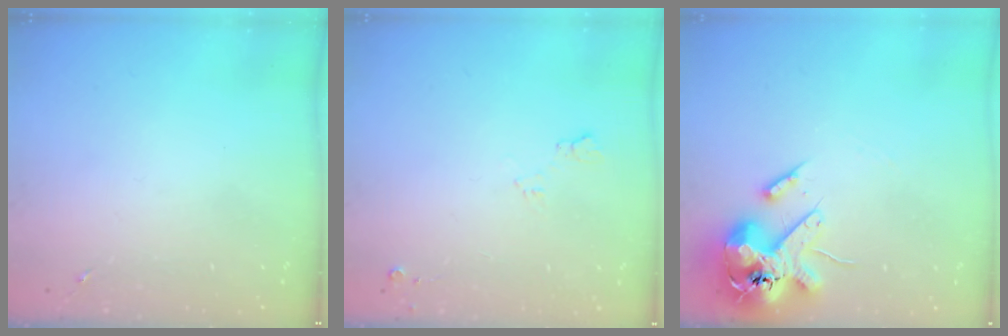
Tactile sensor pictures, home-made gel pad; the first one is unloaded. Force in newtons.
{"total": 6.0, "press": 6.0, "slide": 1.0}
{"total": 16.8, "press": 16.5, "slide": 2.9}